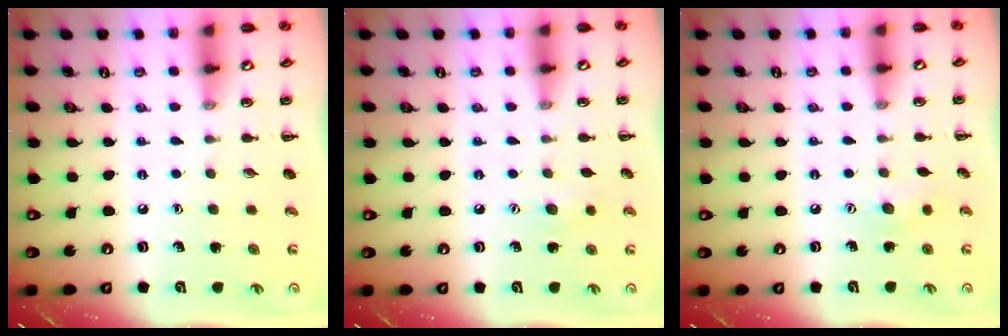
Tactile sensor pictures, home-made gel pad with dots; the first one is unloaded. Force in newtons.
{"total": 5.4, "press": 5.3, "slide": 1.2}
{"total": 6.5, "press": 6.3, "slide": 1.4}